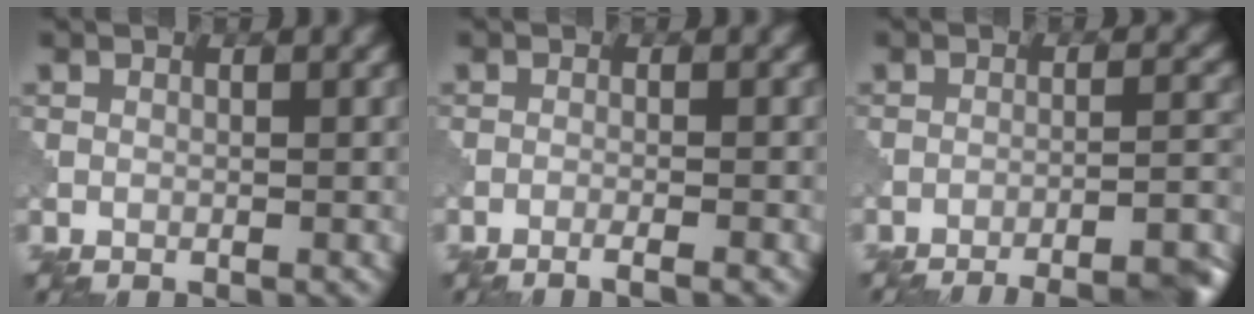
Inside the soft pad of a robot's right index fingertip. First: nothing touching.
{"total": 2.0, "force": [-1.3, 0.3, 1.5], "torque": [-0.014, 0.004, -0.033]}
{"total": 11.2, "force": [-9.7, 2.5, 4.9], "torque": [-0.037, 0.013, -0.106]}